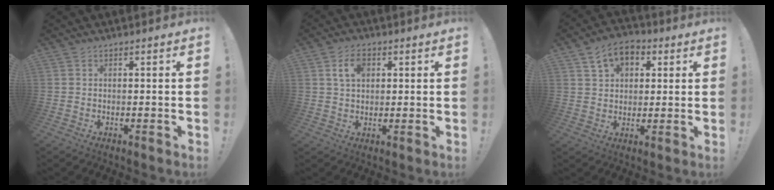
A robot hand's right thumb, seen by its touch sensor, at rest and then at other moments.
{"total": 6.3, "force": [2.2, 4.1, 4.3], "torque": [-0.069, 0.004, 0.038]}
{"total": 9.5, "force": [4.2, 6.9, 5.1], "torque": [-0.079, -0.006, 0.079]}